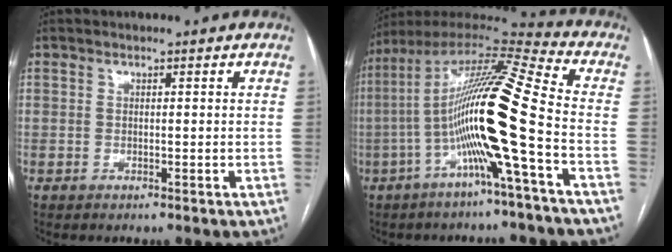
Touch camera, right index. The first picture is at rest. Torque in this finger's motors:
{"motor_torque": [2.14, 0.00, 1.05, 0.21]}